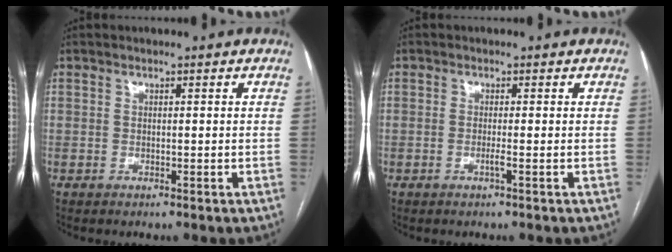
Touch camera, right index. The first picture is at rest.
{"total": 1.0, "force": [-0.4, -0.2, 0.9], "torque": [-0.018, -0.001, -0.007]}